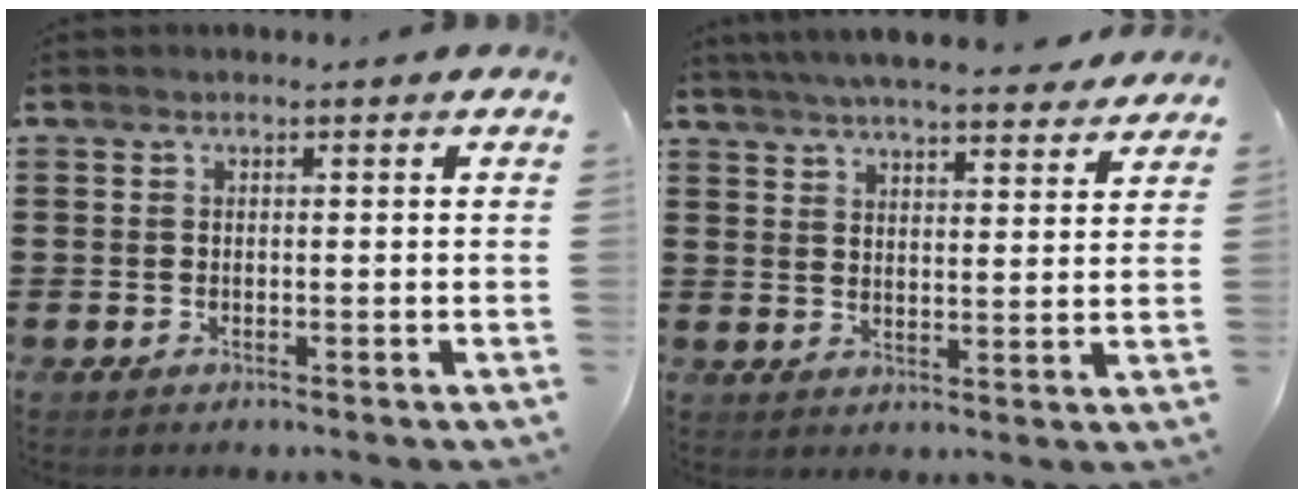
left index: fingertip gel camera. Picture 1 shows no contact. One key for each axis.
{"total": 5.8, "fx": 5.6, "fy": 0.0, "fz": 1.6, "tx": -0.050, "ty": -0.024, "tz": 0.101}